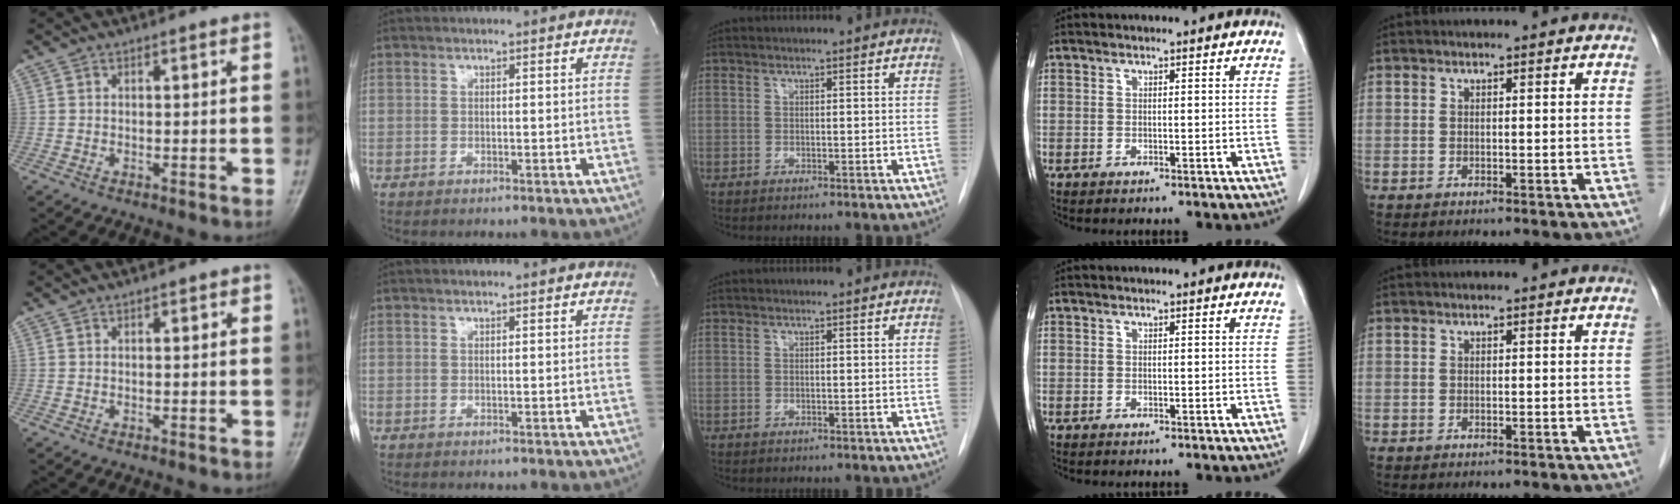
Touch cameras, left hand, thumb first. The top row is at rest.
{"index": {"total": 0.7, "force": [0.7, 0.0, 0.2], "torque": [-0.009, 0.004, 0.009]}}